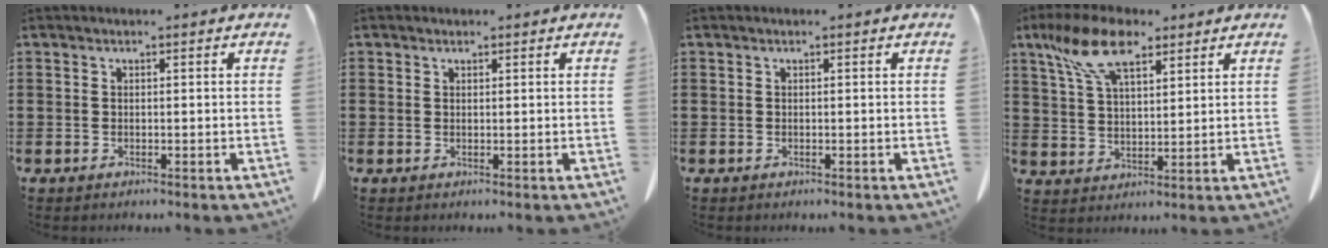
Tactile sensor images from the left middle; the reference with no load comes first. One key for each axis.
{"total": 0.8, "fx": 0.6, "fy": 0.5, "fz": 0.0, "tx": -0.003, "ty": 0.002, "tz": 0.012}
{"total": 0.0}
{"total": 10.1, "fx": 6.5, "fy": 4.2, "fz": 6.6, "tx": -0.153, "ty": -0.002, "tz": 0.119}